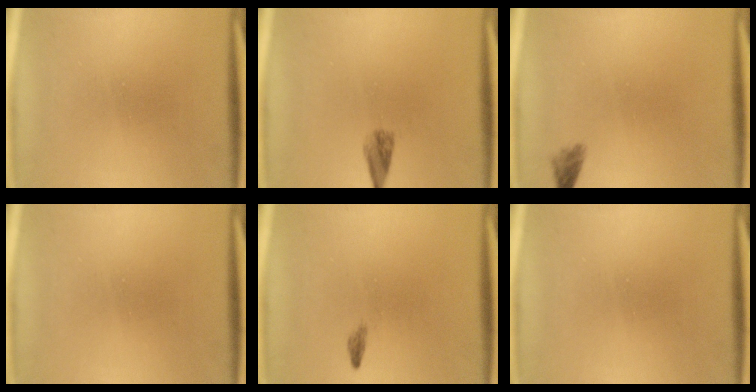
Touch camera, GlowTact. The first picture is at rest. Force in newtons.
{"total": 1.8}
{"total": 1.6}
{"total": 0.0}
{"total": 0.5}
{"total": 0.0}